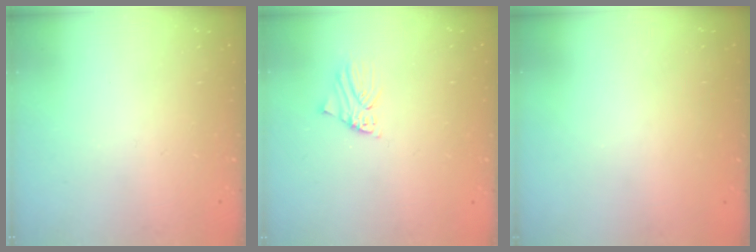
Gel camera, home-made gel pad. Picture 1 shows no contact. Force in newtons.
{"total": 0.8, "press": 0.8, "slide": 0.1}
{"total": 0.5, "press": 0.5, "slide": 0.1}